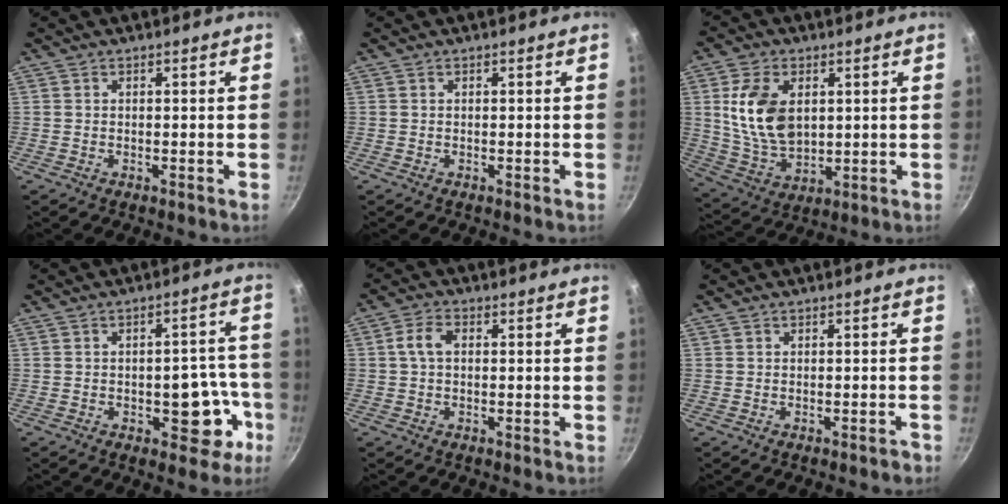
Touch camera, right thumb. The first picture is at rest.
{"total": 0.0}
{"total": 13.2, "force": [2.7, 8.5, 9.7], "torque": [-0.166, -0.022, 0.063]}
{"total": 9.8, "force": [-3.6, 5.6, 7.2], "torque": [-0.029, 0.034, -0.042]}
{"total": 4.0, "force": [0.5, 2.3, 3.2], "torque": [-0.068, 0.013, 0.005]}
{"total": 0.8, "force": [-0.6, 0.3, 0.4], "torque": [0.002, 0.015, -0.001]}